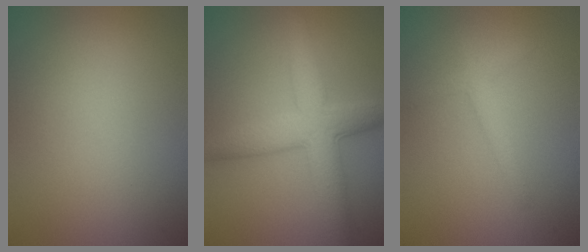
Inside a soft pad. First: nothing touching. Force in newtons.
{"total": 6.0, "press": 6.0, "slide": 0.2}
{"total": 1.6, "press": 1.6, "slide": 0.1}